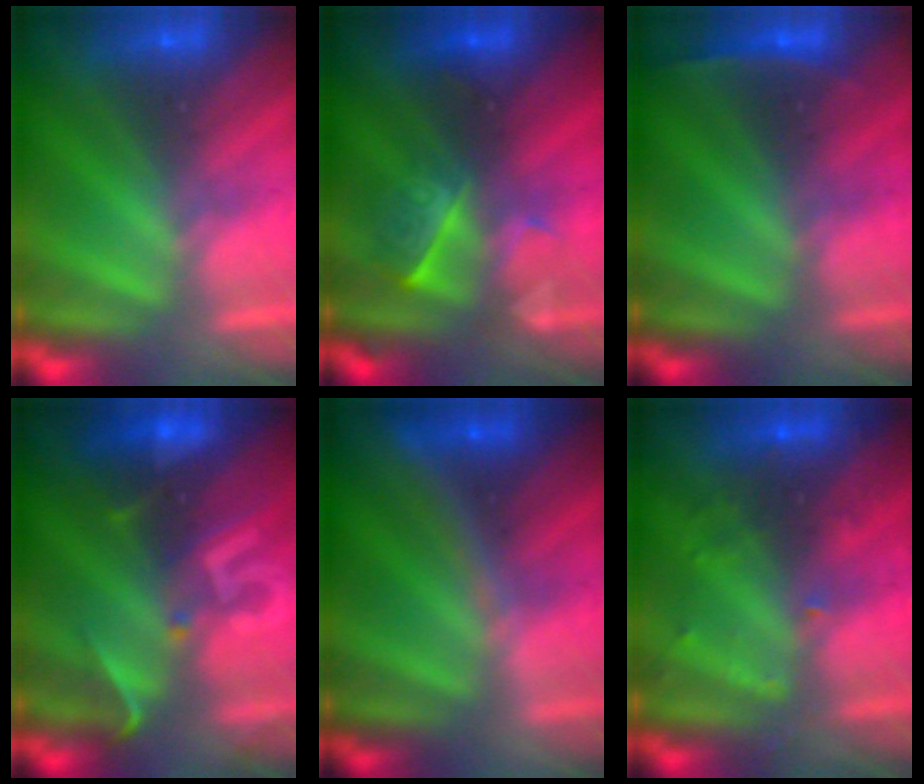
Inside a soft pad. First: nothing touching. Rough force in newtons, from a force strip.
{"total": 2.4}
{"total": 1.6}
{"total": 2.9}
{"total": 3.4}
{"total": 2.9}